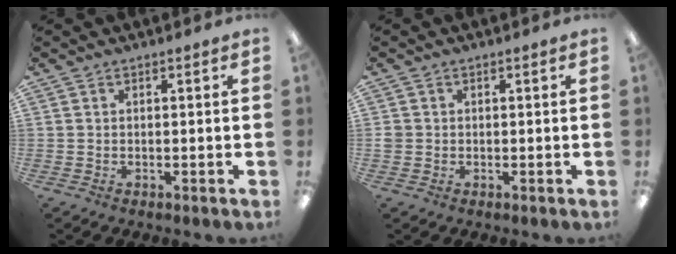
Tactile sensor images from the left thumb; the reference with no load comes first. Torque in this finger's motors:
{"motor_torque": [-0.03, 0.03, 0.00, -0.05, 0.00]}